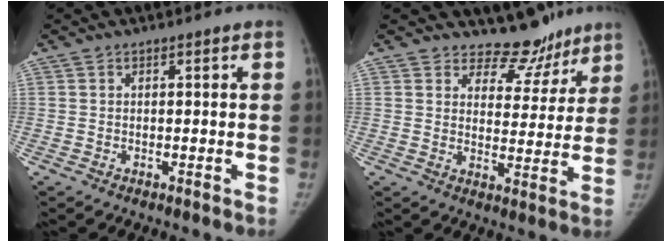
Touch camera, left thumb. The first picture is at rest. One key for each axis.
{"total": 8.4, "fx": 7.3, "fy": 4.1, "fz": 0.7, "tx": 0.030, "ty": -0.066, "tz": 0.100}